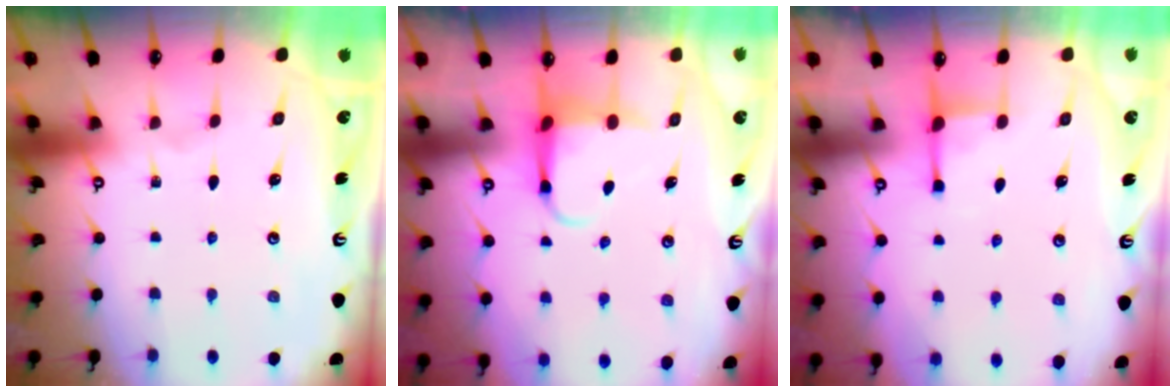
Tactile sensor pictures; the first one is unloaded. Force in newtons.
{"total": 4.8, "press": 4.8, "slide": 0.3}
{"total": 2.7, "press": 2.6, "slide": 0.7}